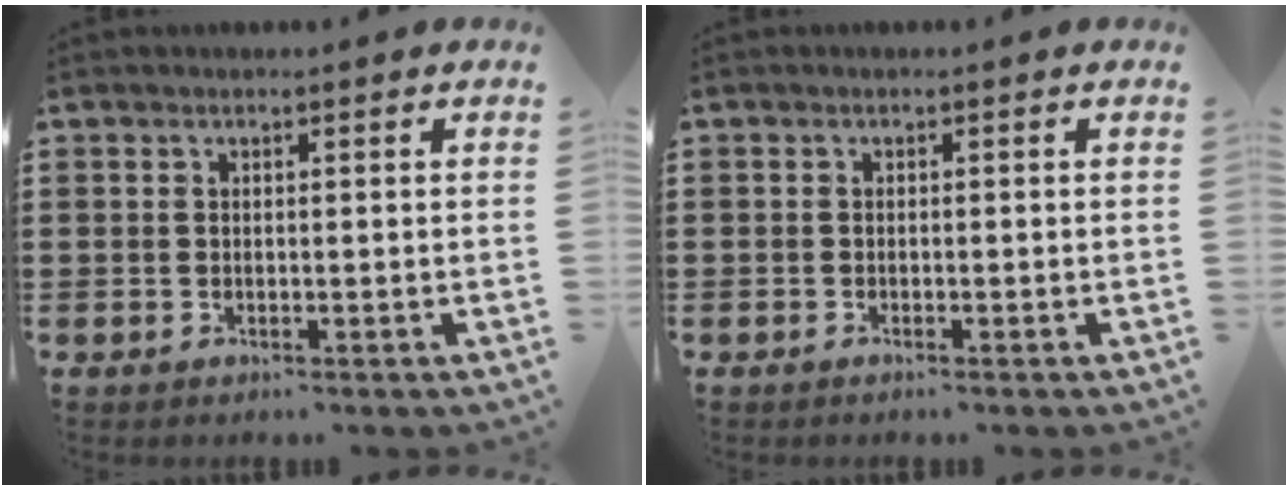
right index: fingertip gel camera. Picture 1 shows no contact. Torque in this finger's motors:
{"motor_torque": [-1.24, 0.90, -1.05, -0.07]}